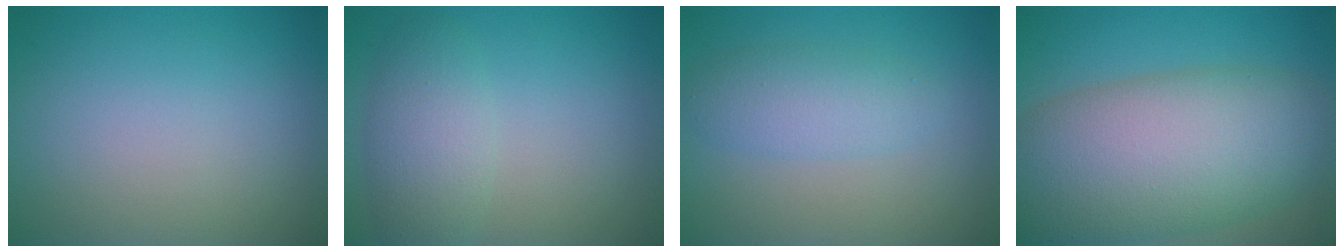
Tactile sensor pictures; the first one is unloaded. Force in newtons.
{"total": 3.6, "press": 3.6, "slide": 0.2}
{"total": 2.9, "press": 2.9, "slide": 0.1}
{"total": 12.3, "press": 12.3, "slide": 0.5}